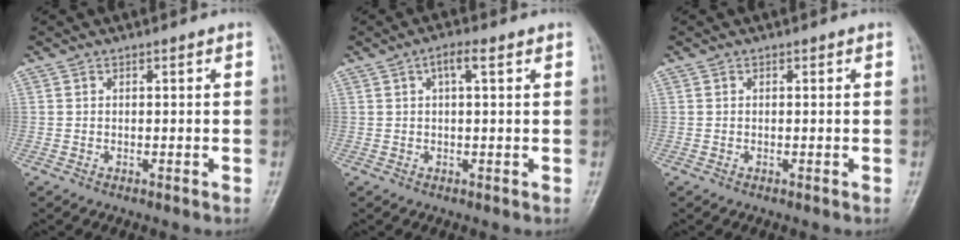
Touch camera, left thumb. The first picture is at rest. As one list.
[{"total": 3.1, "force": [1.3, 0.9, 2.7], "torque": [-0.051, 0.011, 0.021]}, {"total": 0.0}]